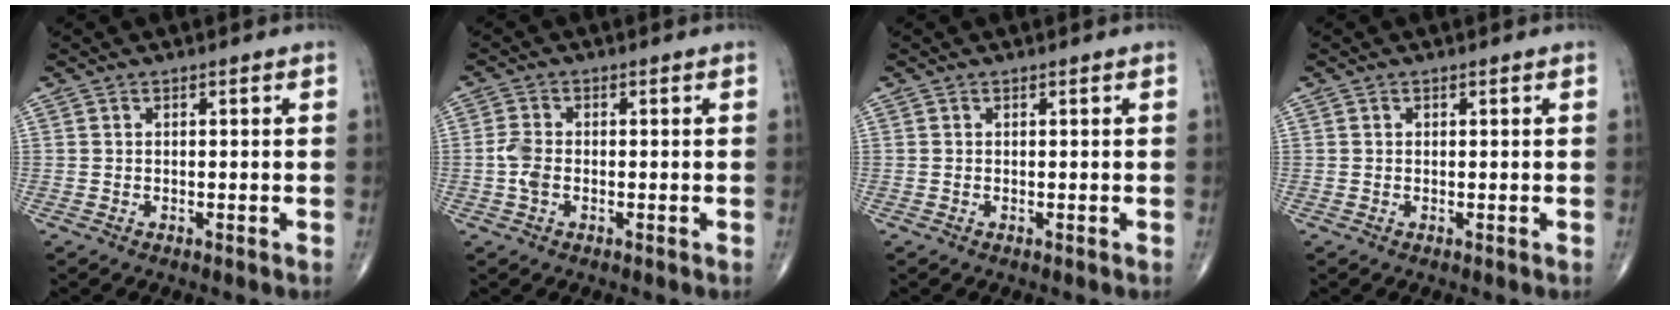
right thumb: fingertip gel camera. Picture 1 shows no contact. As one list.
[{"total": 3.3, "force": [-0.8, 2.0, 2.5], "torque": [-0.058, 0.006, -0.020]}, {"total": 0.0}, {"total": 0.0}]